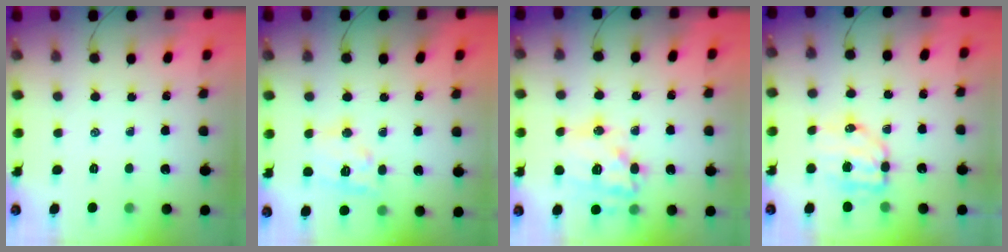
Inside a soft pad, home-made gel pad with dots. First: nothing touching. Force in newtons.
{"total": 12.2, "press": 12.2, "slide": 1.2}
{"total": 17.1, "press": 16.7, "slide": 3.3}
{"total": 7.9, "press": 7.8, "slide": 1.3}